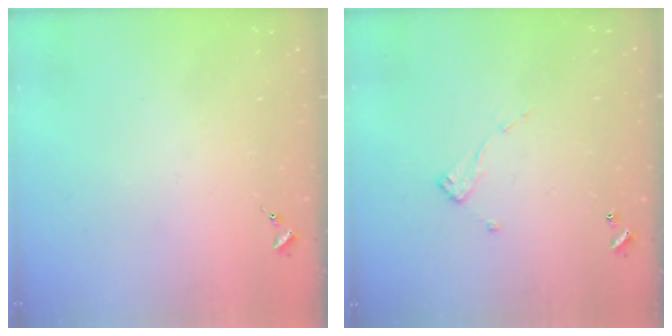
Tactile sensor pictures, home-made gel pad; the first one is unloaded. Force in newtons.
{"total": 6.9, "press": 6.9, "slide": 0.3}